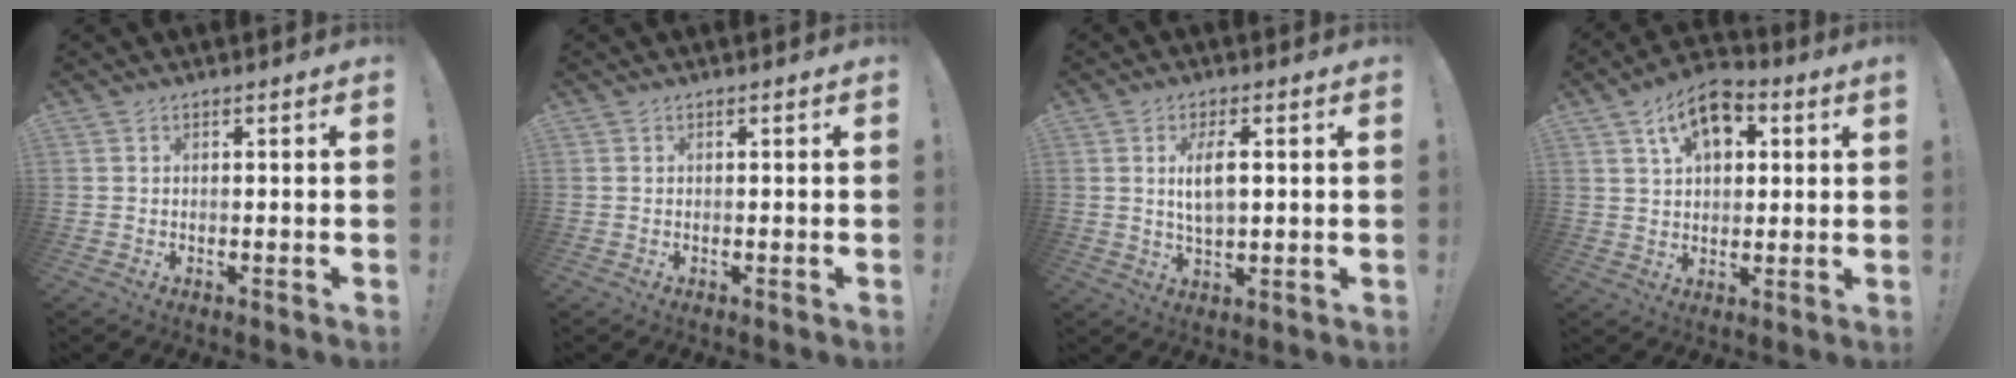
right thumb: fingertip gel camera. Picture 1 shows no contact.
{"total": 0.0}
{"total": 7.0, "force": [1.4, 2.7, 6.3], "torque": [-0.110, -0.004, 0.018]}
{"total": 10.6, "force": [4.7, 6.6, 6.9], "torque": [-0.103, -0.007, 0.085]}